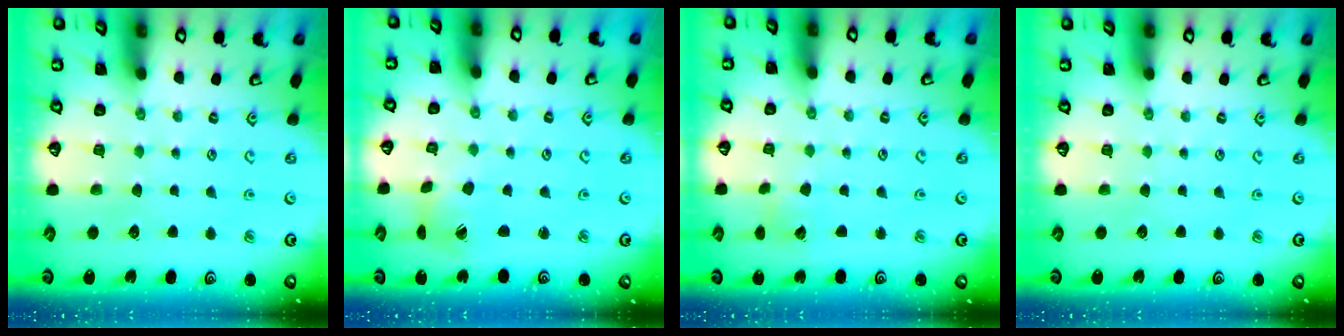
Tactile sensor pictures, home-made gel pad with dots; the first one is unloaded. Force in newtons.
{"total": 3.7, "press": 3.7, "slide": 0.5}
{"total": 3.8, "press": 3.8, "slide": 0.4}
{"total": 0.0}